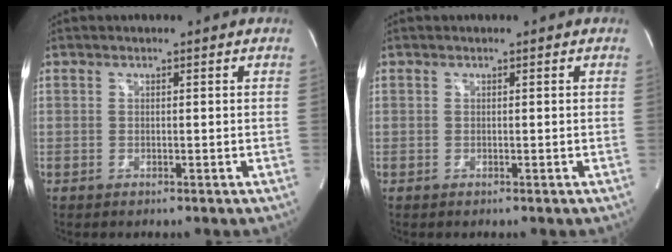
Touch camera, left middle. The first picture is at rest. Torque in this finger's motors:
{"motor_torque": [-0.01, 0.10, 0.00, -0.01]}